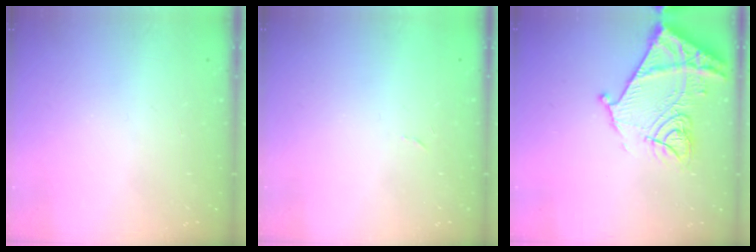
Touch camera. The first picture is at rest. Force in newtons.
{"total": 2.4, "press": 2.4, "slide": 0.4}
{"total": 15.3, "press": 15.3, "slide": 1.6}